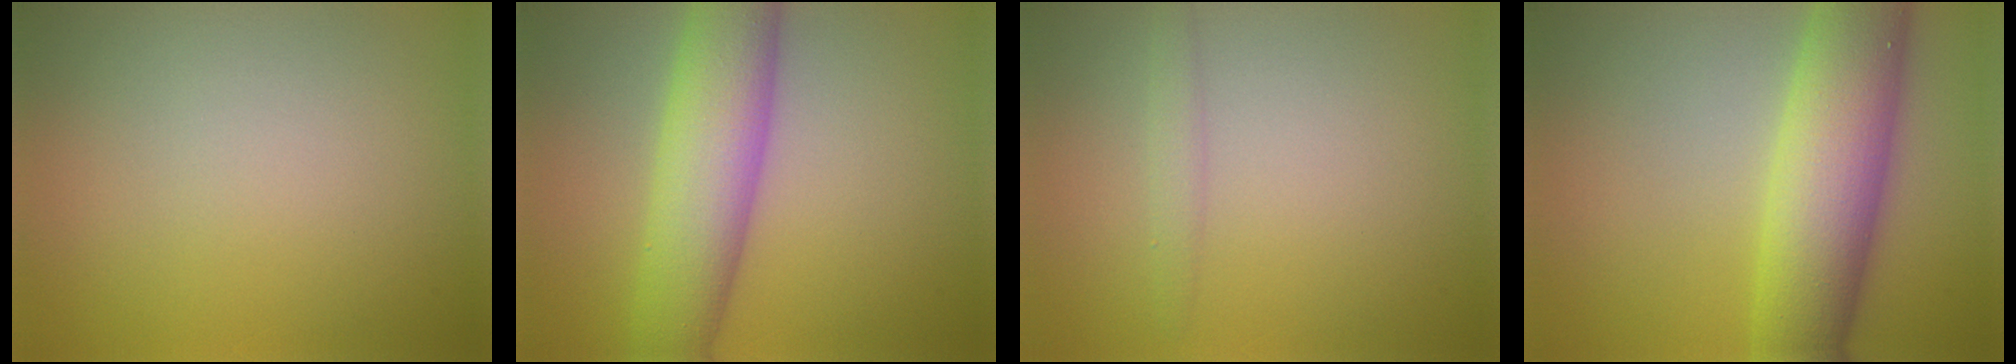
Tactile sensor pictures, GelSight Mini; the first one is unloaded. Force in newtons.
{"total": 7.9, "press": 7.9, "slide": 0.2}
{"total": 1.3, "press": 1.3, "slide": 0.1}
{"total": 9.3, "press": 9.3, "slide": 0.4}